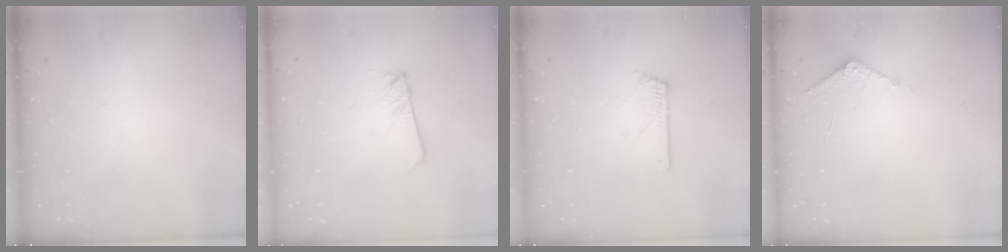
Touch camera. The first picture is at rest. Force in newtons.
{"total": 1.9, "press": 1.9, "slide": 0.2}
{"total": 1.5, "press": 1.5, "slide": 0.1}
{"total": 5.7, "press": 5.7, "slide": 0.6}